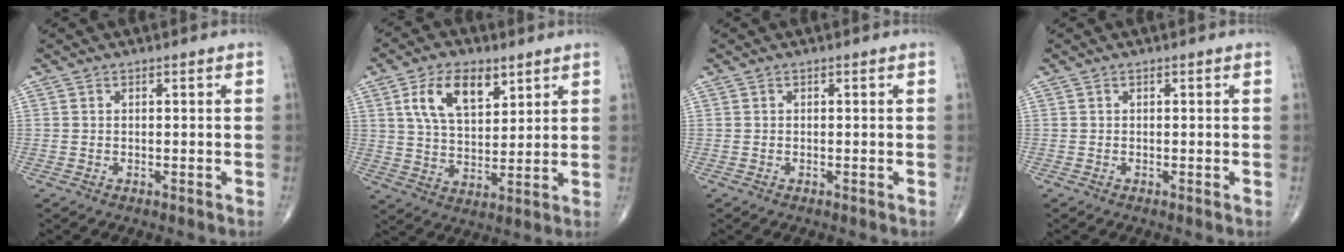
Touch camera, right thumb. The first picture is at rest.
{"total": 11.4, "force": [5.3, 6.2, 8.0], "torque": [-0.124, -0.020, 0.103]}
{"total": 0.0}
{"total": 0.0}